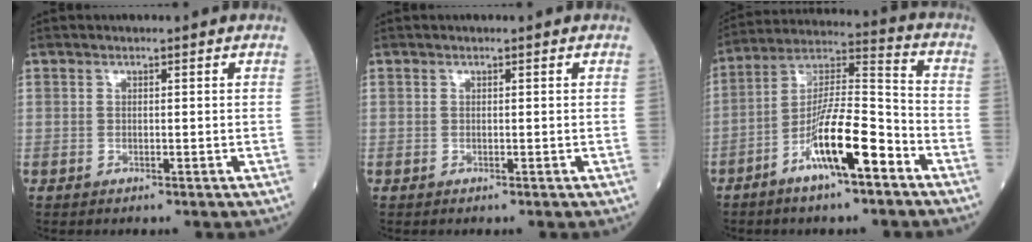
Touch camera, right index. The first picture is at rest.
{"total": 0.0}
{"total": 13.5, "force": [-6.7, 2.1, 11.5], "torque": [-0.214, 0.006, -0.121]}